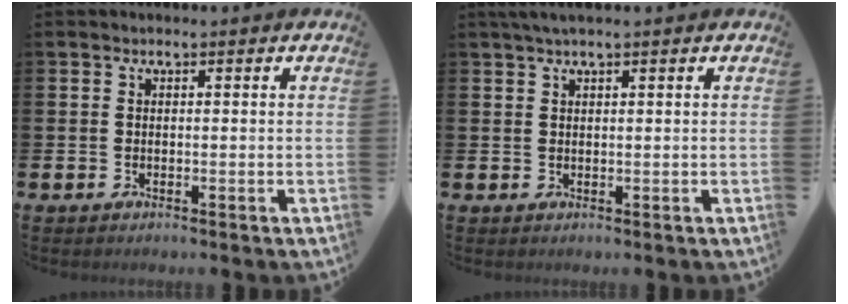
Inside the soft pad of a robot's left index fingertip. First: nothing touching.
{"total": 1.5, "force": [1.2, 0.0, 1.0], "torque": [-0.025, 0.005, 0.023]}